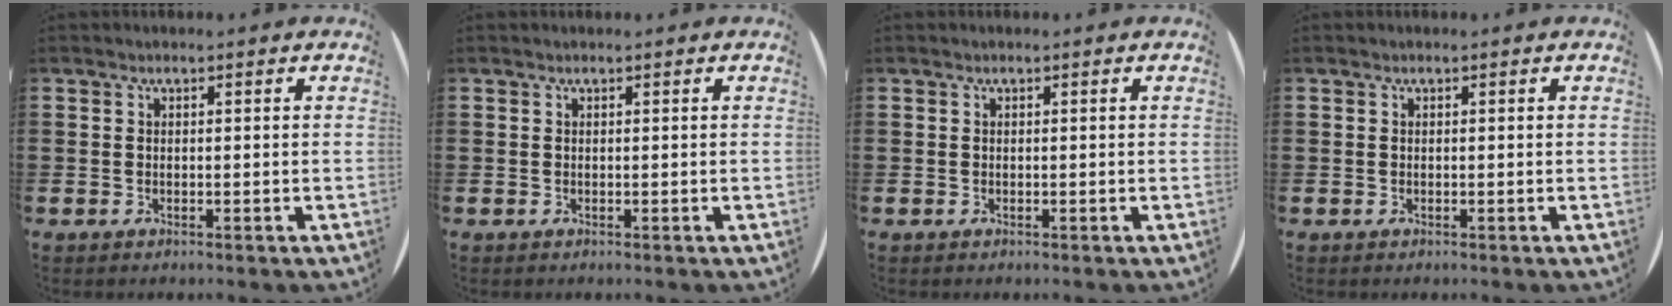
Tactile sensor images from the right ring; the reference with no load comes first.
{"total": 0.0}
{"total": 0.0}
{"total": 0.0}